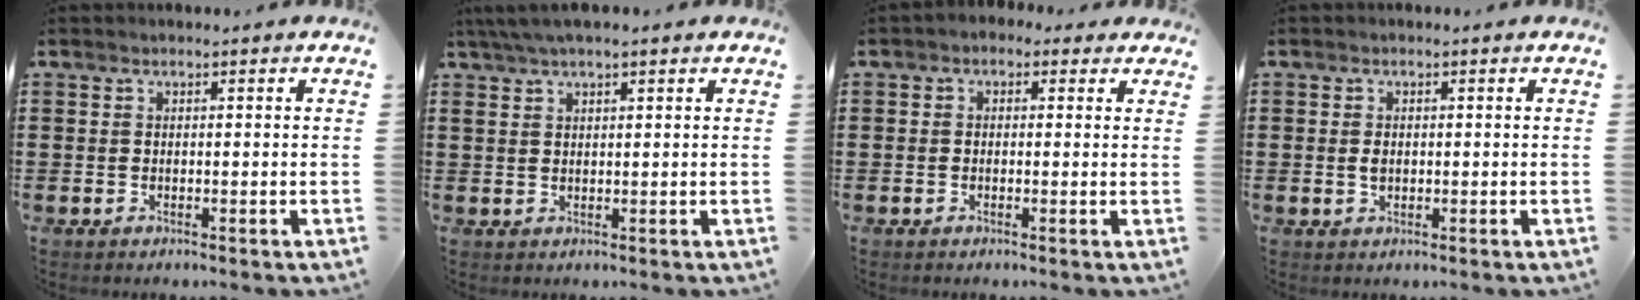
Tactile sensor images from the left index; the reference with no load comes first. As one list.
[{"total": 3.1, "force": [1.8, 0.7, 2.4], "torque": [-0.048, 0.006, 0.034]}, {"total": 1.2, "force": [-0.3, 1.0, 0.6], "torque": [-0.014, 0.006, -0.008]}, {"total": 1.5, "force": [0.0, 1.0, 1.2], "torque": [-0.025, 0.005, -0.001]}]